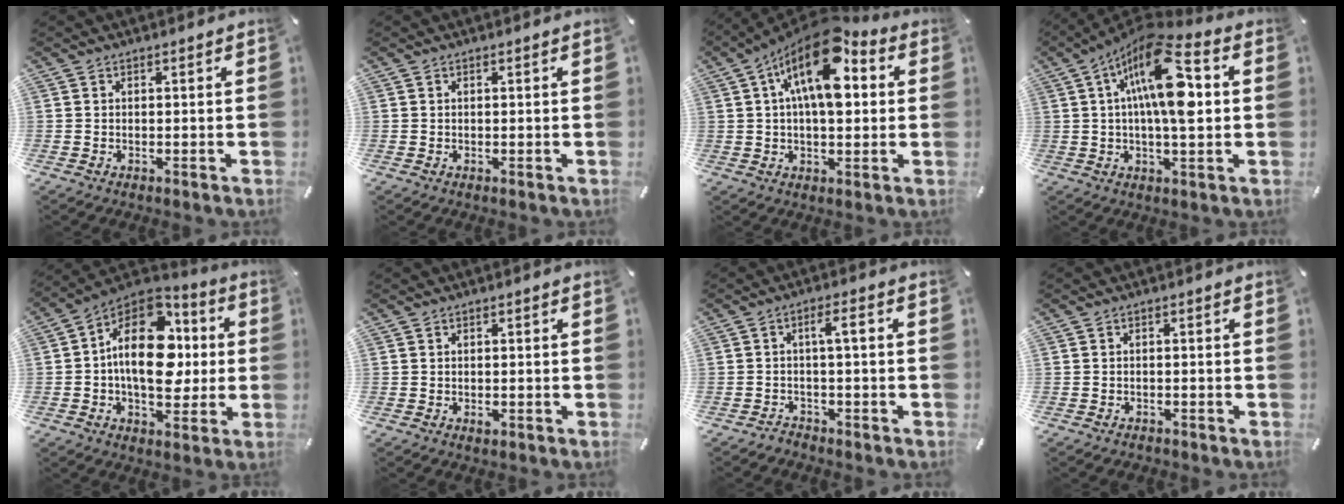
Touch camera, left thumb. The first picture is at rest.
{"total": 0.0}
{"total": 16.0, "force": [6.1, 7.6, 12.7], "torque": [-0.217, -0.024, 0.103]}
{"total": 18.1, "force": [3.9, 6.3, 16.4], "torque": [-0.291, -0.013, 0.056]}
{"total": 21.0, "force": [2.2, 13.6, 15.8], "torque": [-0.265, -0.015, 0.037]}
{"total": 1.3, "force": [-0.4, 0.9, 0.8], "torque": [-0.015, 0.000, -0.007]}
{"total": 3.3, "force": [-0.9, 1.0, 3.0], "torque": [-0.062, 0.017, -0.023]}
{"total": 1.1, "force": [-0.9, 0.6, 0.3], "torque": [-0.008, 0.004, -0.020]}